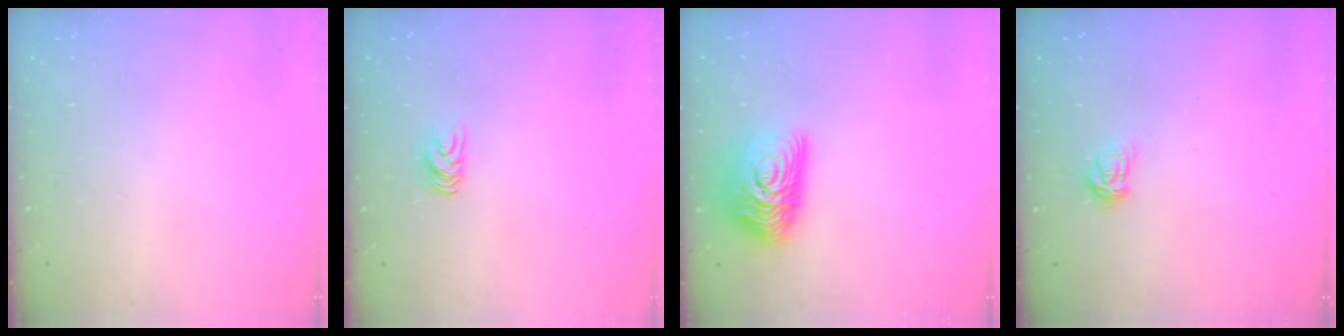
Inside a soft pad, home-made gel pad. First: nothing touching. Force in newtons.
{"total": 6.3, "press": 6.2, "slide": 0.6}
{"total": 14.2, "press": 14.2, "slide": 0.8}
{"total": 4.5, "press": 4.5, "slide": 0.6}